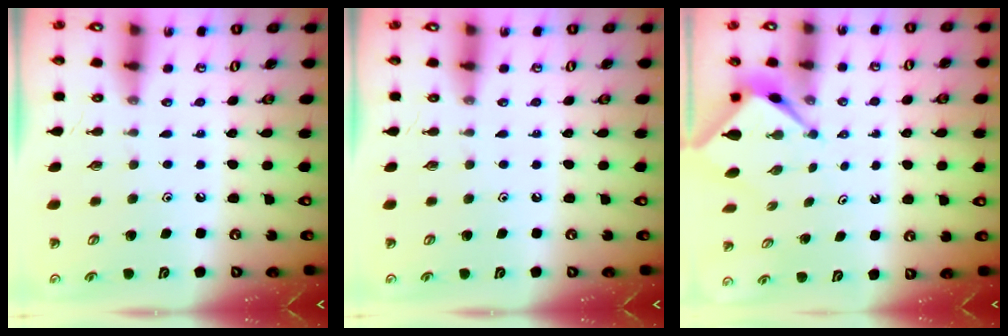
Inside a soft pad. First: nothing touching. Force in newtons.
{"total": 0.0}
{"total": 2.5, "press": 2.5, "slide": 0.1}